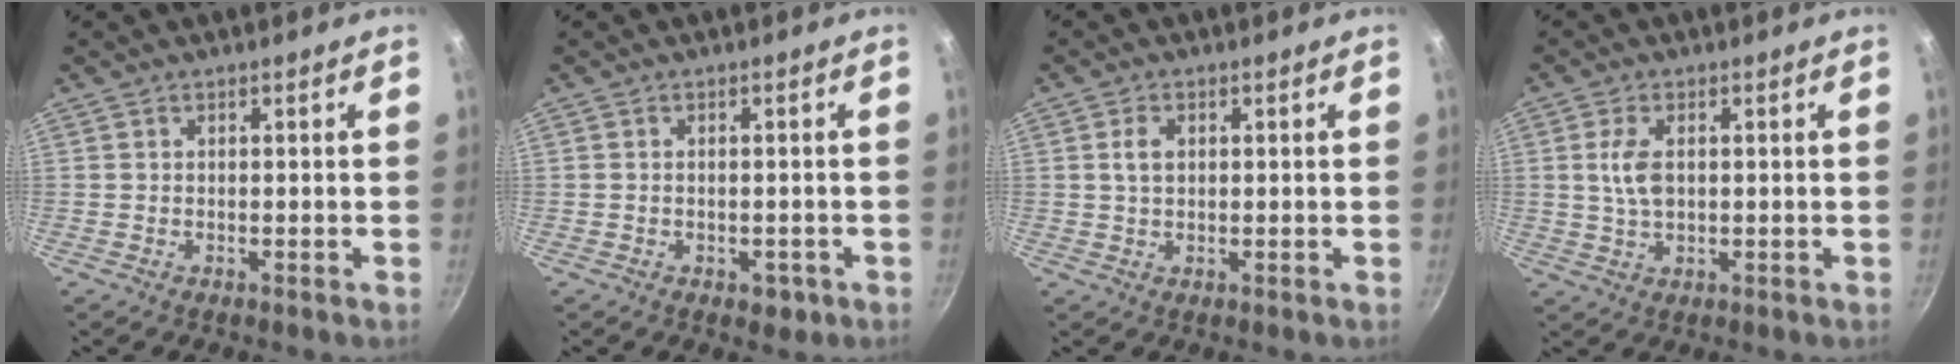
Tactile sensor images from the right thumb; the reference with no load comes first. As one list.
[{"total": 2.8, "force": [-1.2, 1.7, 1.8], "torque": [-0.016, 0.006, -0.008]}, {"total": 2.9, "force": [0.6, 1.9, 2.0], "torque": [-0.033, 0.003, 0.012]}, {"total": 5.2, "force": [0.8, 3.0, 4.2], "torque": [-0.079, 0.001, 0.014]}]